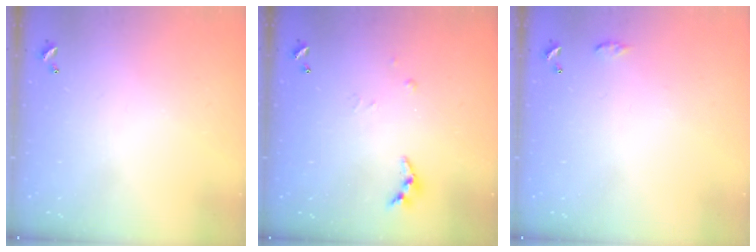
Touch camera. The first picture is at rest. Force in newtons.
{"total": 4.3, "press": 4.3, "slide": 0.4}
{"total": 4.7, "press": 4.7, "slide": 0.6}